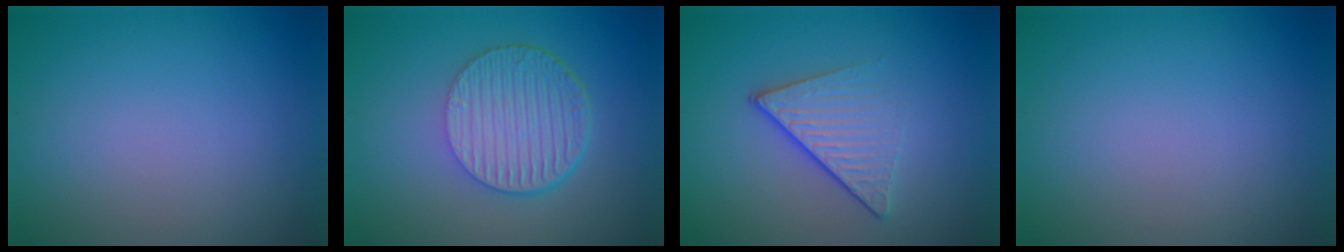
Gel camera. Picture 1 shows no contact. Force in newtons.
{"total": 6.7, "press": 4.4, "slide": 5.0}
{"total": 4.1, "press": 2.8, "slide": 3.1}
{"total": 0.0}